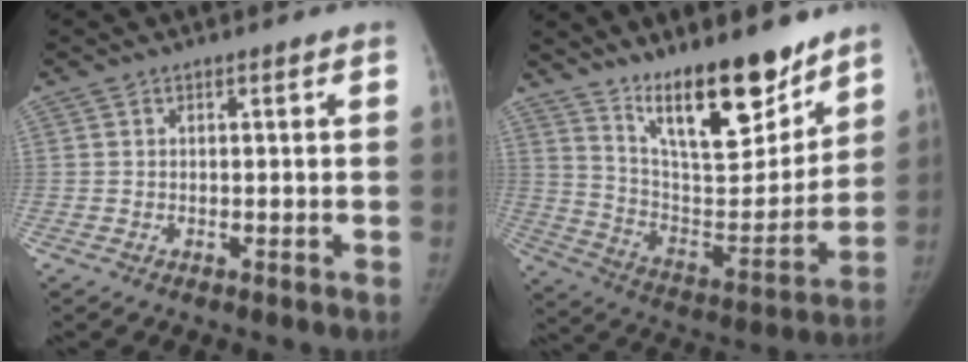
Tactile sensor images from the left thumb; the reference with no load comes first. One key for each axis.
{"total": 20.3, "fx": 14.6, "fy": 6.2, "fz": 12.6, "tx": -0.149, "ty": -0.104, "tz": 0.251}